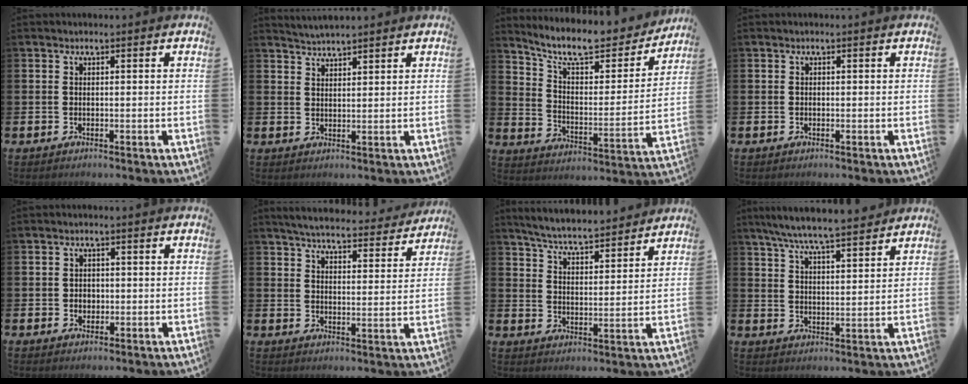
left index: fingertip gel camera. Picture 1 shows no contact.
{"total": 2.6, "force": [2.6, -0.1, 0.0], "torque": [-0.016, -0.006, 0.050]}
{"total": 9.8, "force": [8.5, 2.9, 4.0], "torque": [-0.104, -0.057, 0.144]}
{"total": 0.0}
{"total": 1.7, "force": [-0.1, 1.5, 0.8], "torque": [0.004, 0.001, -0.008]}
{"total": 5.4, "force": [5.2, 0.6, 1.3], "torque": [-0.044, -0.034, 0.088]}
{"total": 5.8, "force": [5.7, 0.3, 1.0], "torque": [-0.048, -0.040, 0.099]}
{"total": 6.7, "force": [6.3, 0.2, 2.3], "torque": [-0.072, -0.031, 0.112]}